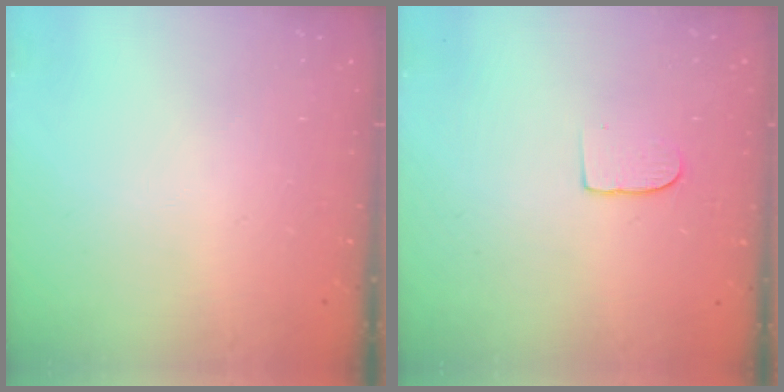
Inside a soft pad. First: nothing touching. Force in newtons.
{"total": 6.8, "press": 6.8, "slide": 0.5}